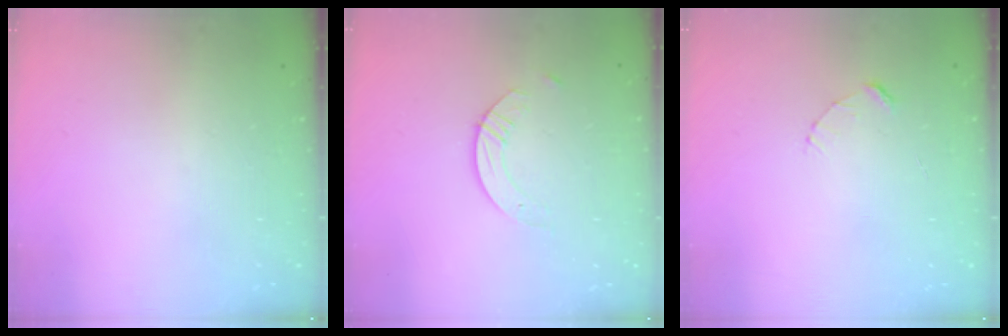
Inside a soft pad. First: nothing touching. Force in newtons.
{"total": 5.4, "press": 5.4, "slide": 0.5}
{"total": 2.7, "press": 2.7, "slide": 0.3}